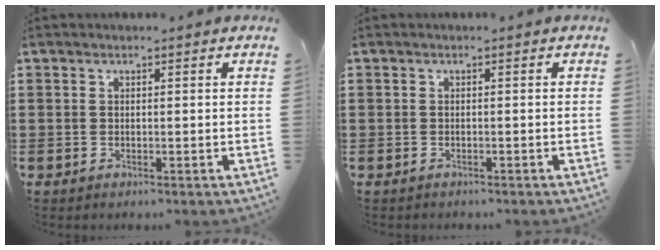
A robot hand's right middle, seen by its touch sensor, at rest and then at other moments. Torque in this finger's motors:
{"motor_torque": [-0.67, 0.57, -0.48, -0.11]}